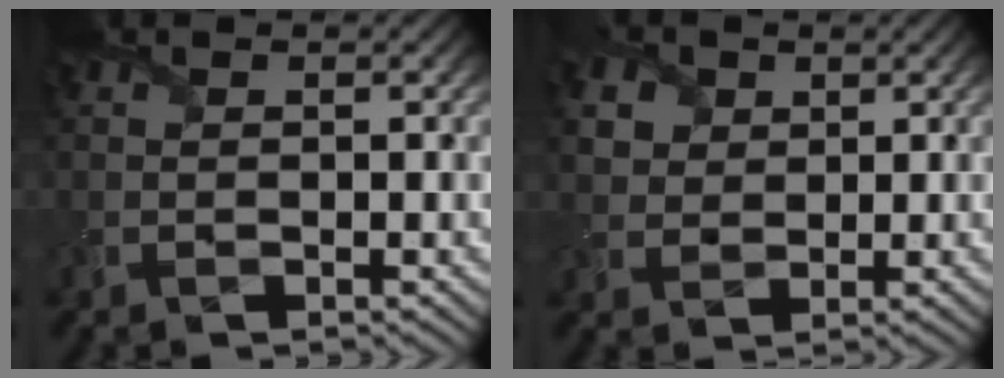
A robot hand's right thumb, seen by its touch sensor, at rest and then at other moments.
{"total": 4.9, "force": [2.3, 3.9, 2.0], "torque": [-0.091, 0.006, 0.041]}